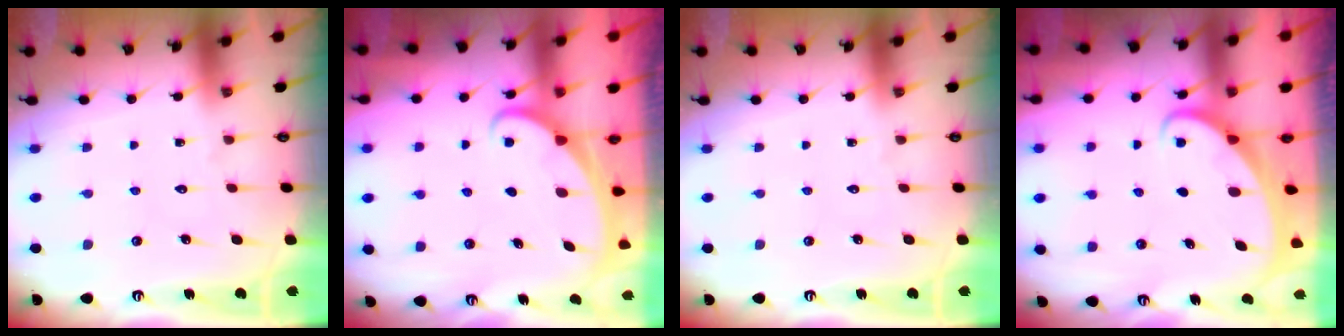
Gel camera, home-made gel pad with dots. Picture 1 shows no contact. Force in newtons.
{"total": 1.7, "press": 1.7, "slide": 0.1}
{"total": 0.0}
{"total": 1.8, "press": 1.8, "slide": 0.1}